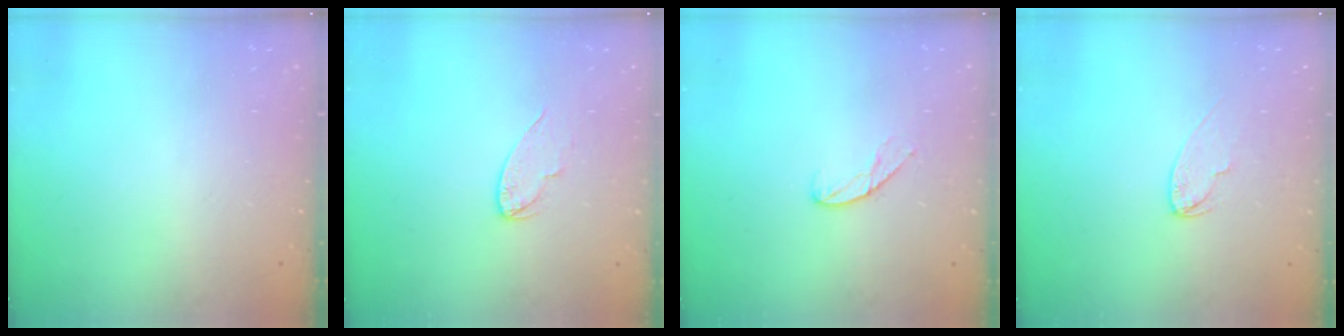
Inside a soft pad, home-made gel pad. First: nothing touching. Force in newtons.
{"total": 5.6, "press": 5.6, "slide": 0.4}
{"total": 7.2, "press": 7.2, "slide": 0.6}
{"total": 5.1, "press": 5.1, "slide": 0.4}